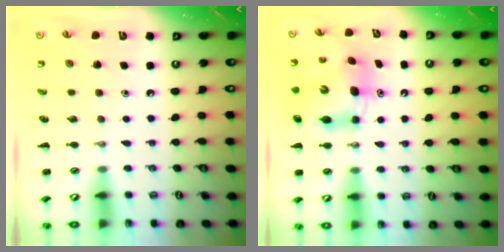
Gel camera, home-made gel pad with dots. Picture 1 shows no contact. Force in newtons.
{"total": 8.9, "press": 8.7, "slide": 1.9}